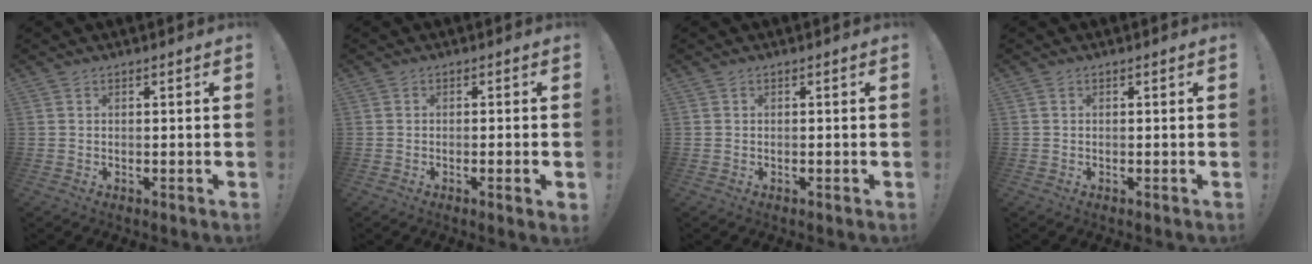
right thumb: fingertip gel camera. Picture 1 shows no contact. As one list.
[{"total": 2.2, "force": [-0.8, -0.3, 2.1], "torque": [-0.039, -0.001, -0.013]}, {"total": 0.8, "force": [0.1, 0.1, -0.8], "torque": [0.004, 0.002, 0.003]}, {"total": 0.0}]